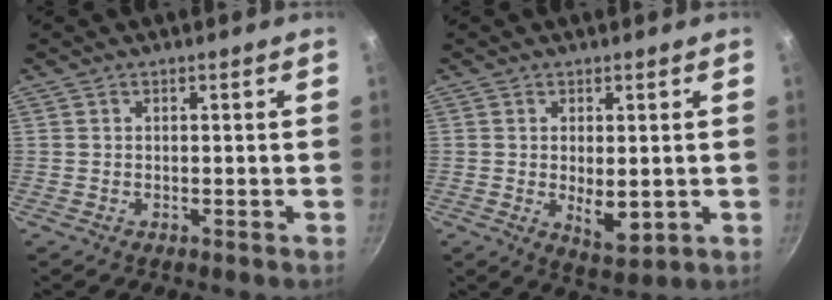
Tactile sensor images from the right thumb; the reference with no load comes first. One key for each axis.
{"total": 5.9, "fx": -0.2, "fy": 2.6, "fz": 5.3, "tx": -0.078, "ty": -0.015, "tz": 0.007}